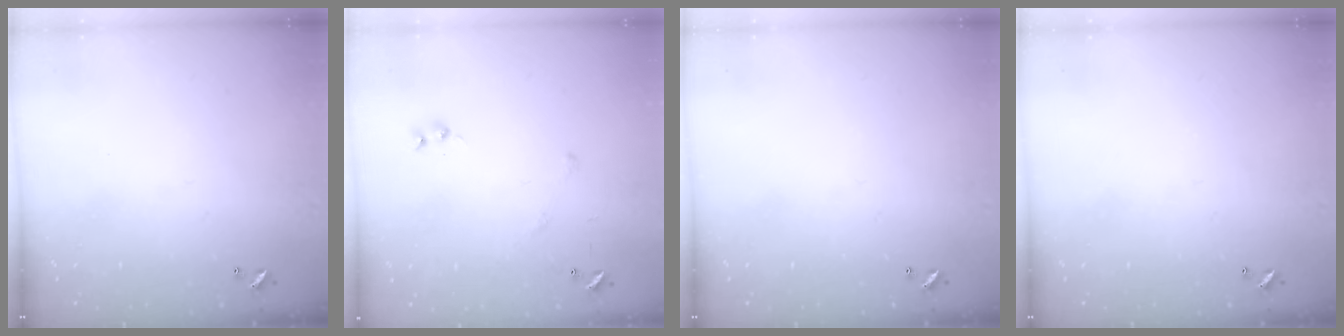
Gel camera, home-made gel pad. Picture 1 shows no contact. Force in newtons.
{"total": 5.0, "press": 4.9, "slide": 0.9}
{"total": 0.0}
{"total": 0.0}